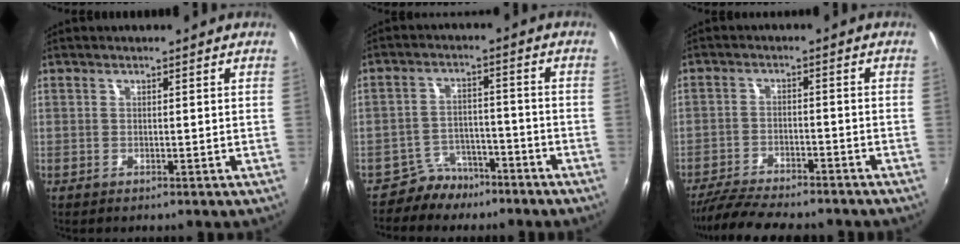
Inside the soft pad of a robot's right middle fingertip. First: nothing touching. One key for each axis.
{"total": 6.4, "fx": -5.2, "fy": 3.6, "fz": 1.2, "tx": -0.032, "ty": 0.017, "tz": -0.079}
{"total": 11.8, "fx": -10.4, "fy": 2.3, "fz": 5.0, "tx": -0.120, "ty": -0.021, "tz": -0.168}